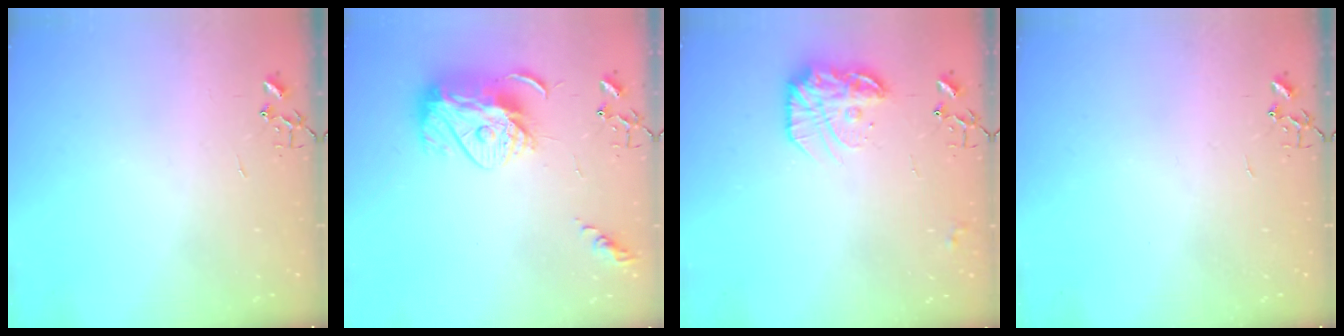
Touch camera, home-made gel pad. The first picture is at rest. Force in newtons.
{"total": 14.0, "press": 13.9, "slide": 1.4}
{"total": 15.4, "press": 15.3, "slide": 0.8}
{"total": 0.0}